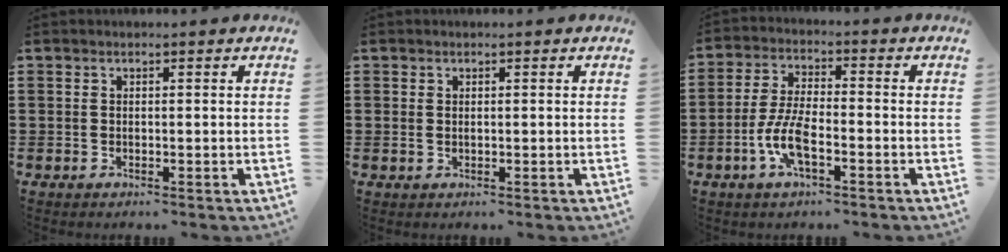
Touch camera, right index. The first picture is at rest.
{"total": 0.7, "force": [0.2, 0.3, 0.6], "torque": [-0.012, 0.004, 0.003]}
{"total": 7.2, "force": [-2.8, 2.3, 6.2], "torque": [-0.144, -0.010, -0.057]}